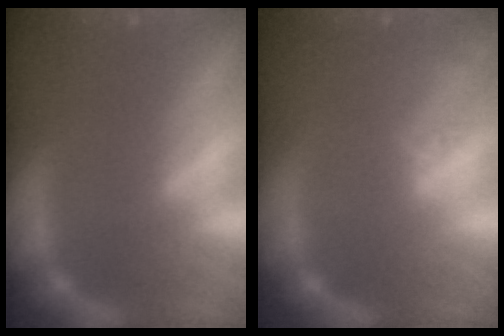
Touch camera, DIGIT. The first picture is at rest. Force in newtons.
{"total": 2.5}